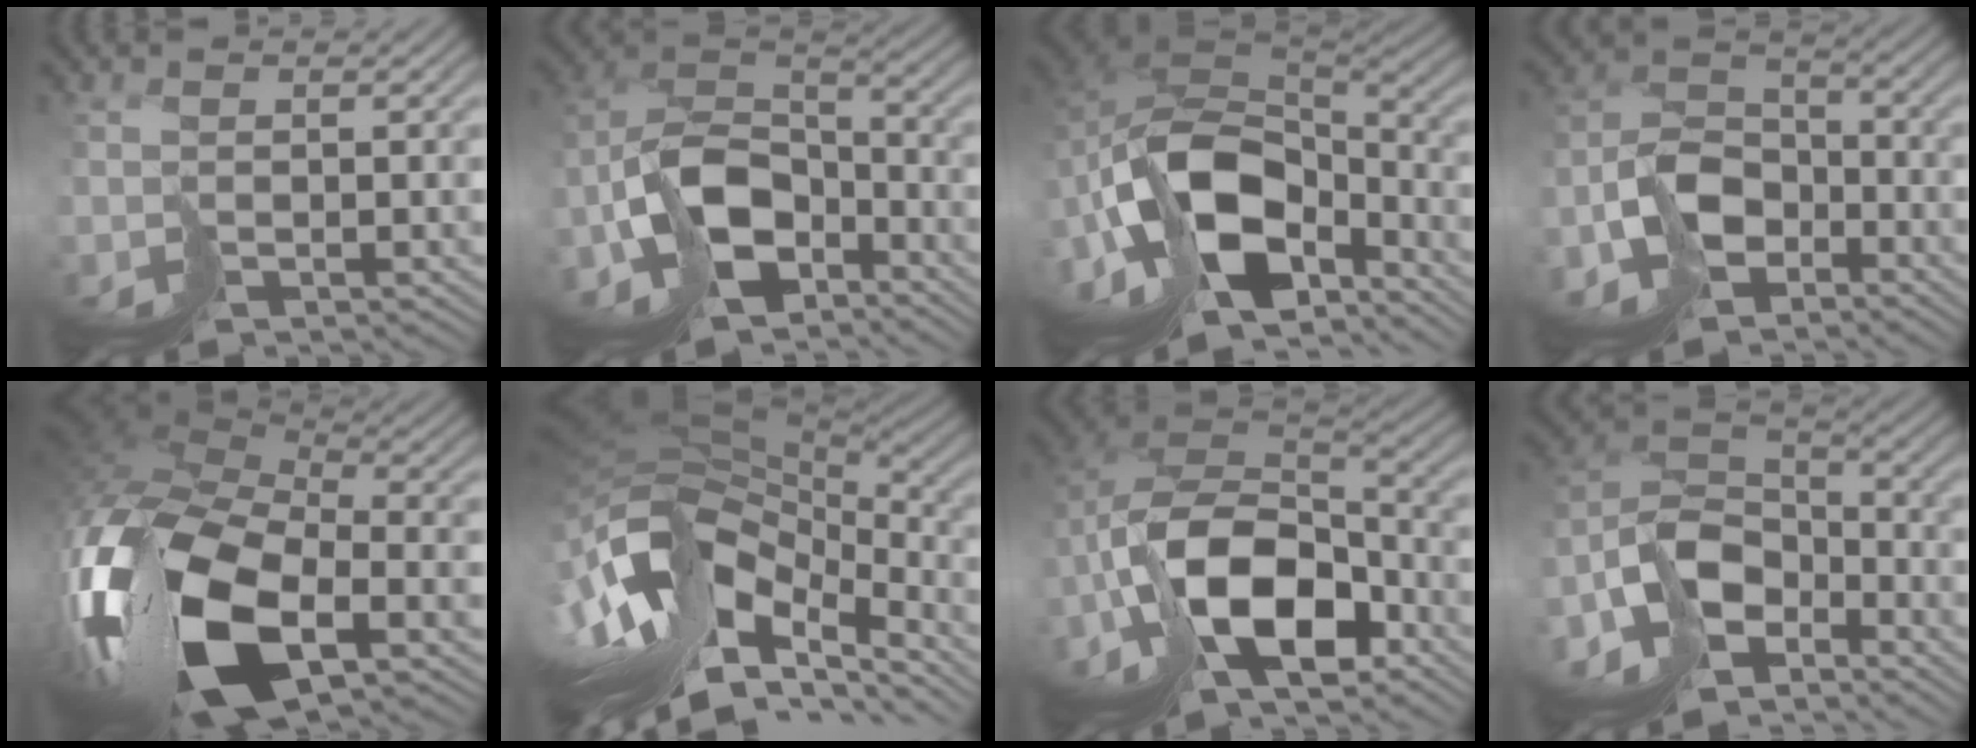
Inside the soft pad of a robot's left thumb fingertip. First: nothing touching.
{"total": 12.0, "force": [-6.7, 7.2, 6.8], "torque": [-0.148, -0.008, -0.133]}
{"total": 17.3, "force": [-6.9, 9.8, 12.5], "torque": [-0.291, -0.029, -0.110]}
{"total": 8.7, "force": [-5.5, 5.2, 4.2], "torque": [-0.085, -0.002, -0.120]}
{"total": 18.8, "force": [-5.9, 9.8, 14.9], "torque": [-0.362, -0.037, -0.090]}
{"total": 15.7, "force": [-7.3, 7.4, 11.8], "torque": [-0.259, 0.005, -0.118]}
{"total": 15.4, "force": [-7.7, 8.0, 10.6], "torque": [-0.228, -0.012, -0.148]}
{"total": 12.6, "force": [-7.4, 7.1, 7.3], "torque": [-0.177, -0.011, -0.152]}